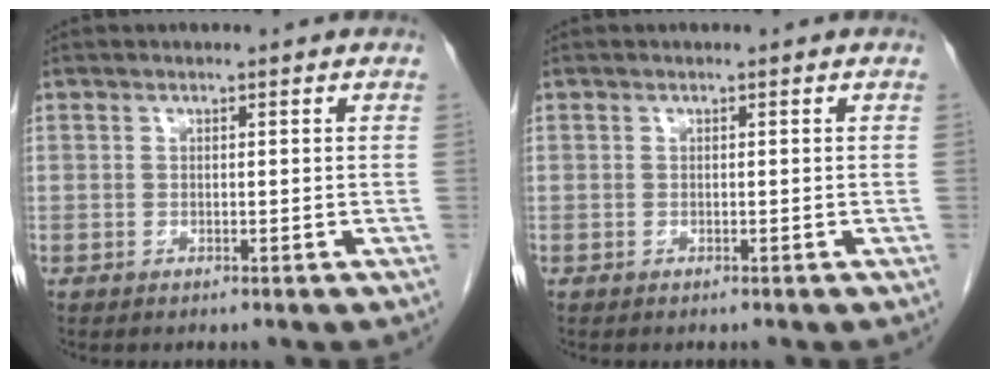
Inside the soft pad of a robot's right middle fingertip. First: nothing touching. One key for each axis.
{"total": 0.0}